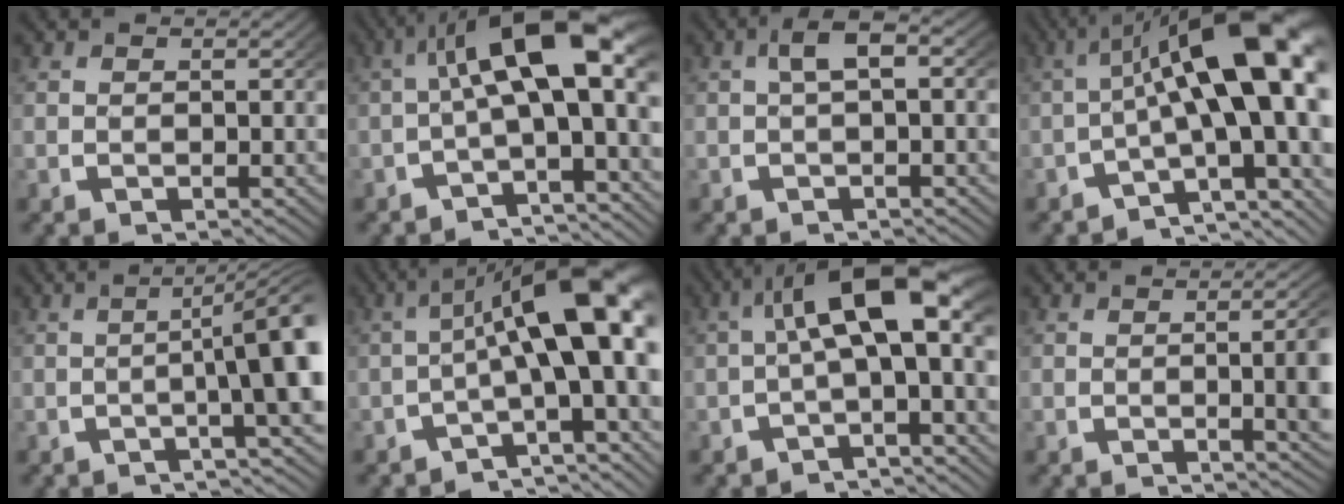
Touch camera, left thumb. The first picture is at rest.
{"total": 10.9, "force": [0.2, 4.9, 9.8], "torque": [-0.143, 0.007, -0.003]}
{"total": 3.0, "force": [0.4, 1.1, 2.8], "torque": [-0.051, 0.007, 0.007]}
{"total": 16.2, "force": [-0.8, 7.9, 14.2], "torque": [-0.198, -0.014, -0.008]}
{"total": 7.6, "force": [-0.4, 1.8, 7.4], "torque": [-0.102, 0.011, -0.013]}
{"total": 14.0, "force": [-1.0, 6.5, 12.3], "torque": [-0.164, -0.015, -0.010]}
{"total": 9.2, "force": [0.5, 4.1, 8.2], "torque": [-0.124, 0.010, 0.002]}
{"total": 5.2, "force": [0.0, 1.5, 5.0], "torque": [-0.059, 0.001, -0.002]}